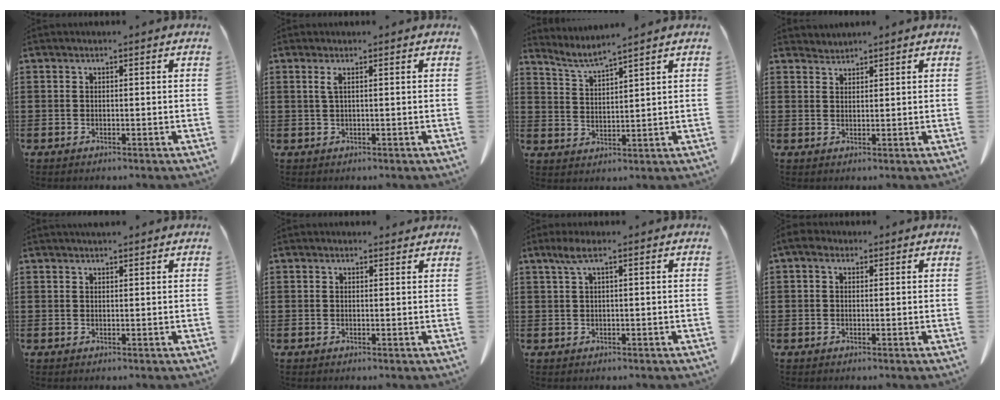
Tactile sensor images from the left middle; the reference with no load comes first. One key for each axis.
{"total": 1.2, "fx": 0.2, "fy": 0.0, "fz": 1.1, "tx": -0.024, "ty": -0.002, "tz": 0.003}
{"total": 3.3, "fx": 2.9, "fy": -0.7, "fz": 1.4, "tx": -0.039, "ty": -0.018, "tz": 0.049}
{"total": 1.4, "fx": 1.3, "fy": -0.1, "fz": -0.3, "tx": 0.003, "ty": 0.001, "tz": 0.027}
{"total": 1.0, "fx": 0.9, "fy": 0.1, "fz": 0.4, "tx": -0.008, "ty": 0.000, "tz": 0.016}
{"total": 0.8, "fx": 0.7, "fy": 0.2, "fz": 0.2, "tx": 0.002, "ty": -0.001, "tz": 0.011}
{"total": 2.3, "fx": 0.7, "fy": 0.2, "fz": 2.2, "tx": -0.044, "ty": 0.000, "tz": 0.013}
{"total": 1.8, "fx": 0.3, "fy": 1.3, "fz": 1.3, "tx": -0.030, "ty": 0.008, "tz": 0.003}